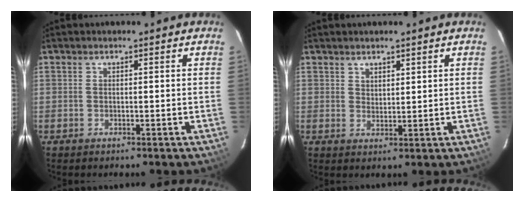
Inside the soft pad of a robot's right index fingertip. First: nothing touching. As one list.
[{"total": 2.2, "force": [1.8, 1.1, 0.7], "torque": [-0.007, 0.001, 0.032]}]